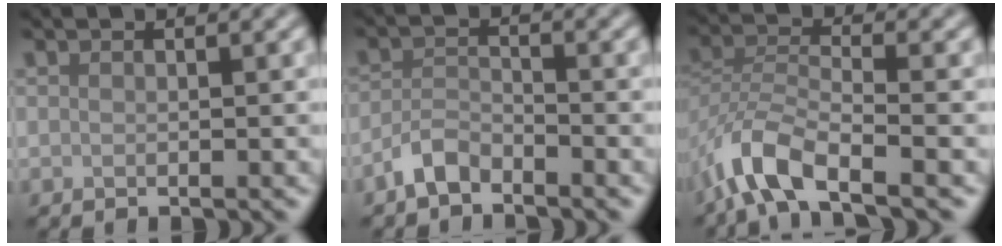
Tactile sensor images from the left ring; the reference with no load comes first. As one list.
[{"total": 2.5, "force": [-2.0, 0.9, 1.0], "torque": [-0.023, 0.007, -0.047]}, {"total": 5.9, "force": [-3.8, 2.2, 3.9], "torque": [-0.074, 0.000, -0.082]}]